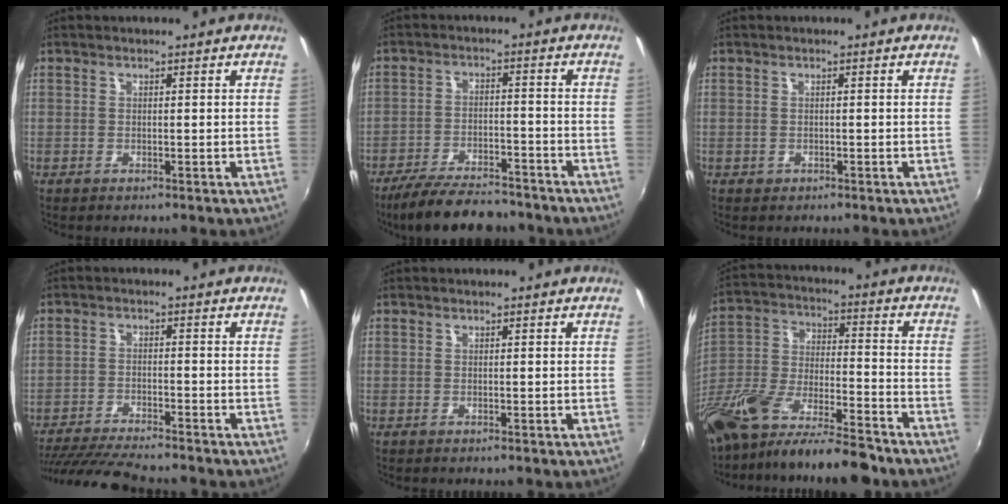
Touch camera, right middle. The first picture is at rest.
{"total": 13.9, "force": [-11.7, 3.9, 6.4], "torque": [-0.139, -0.014, -0.183]}
{"total": 0.6, "force": [-0.3, 0.5, 0.1], "torque": [-0.002, -0.001, -0.001]}
{"total": 11.9, "force": [-10.7, 0.9, 5.0], "torque": [-0.119, -0.017, -0.183]}
{"total": 0.0}
{"total": 20.3, "force": [-15.2, 5.7, 12.2], "torque": [-0.250, -0.031, -0.264]}